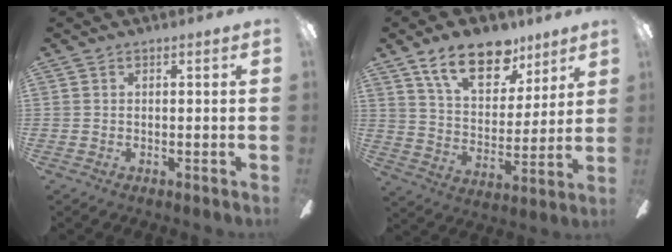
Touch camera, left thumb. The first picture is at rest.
{"total": 17.4, "force": [11.7, 8.8, 9.4], "torque": [-0.149, -0.056, 0.207]}